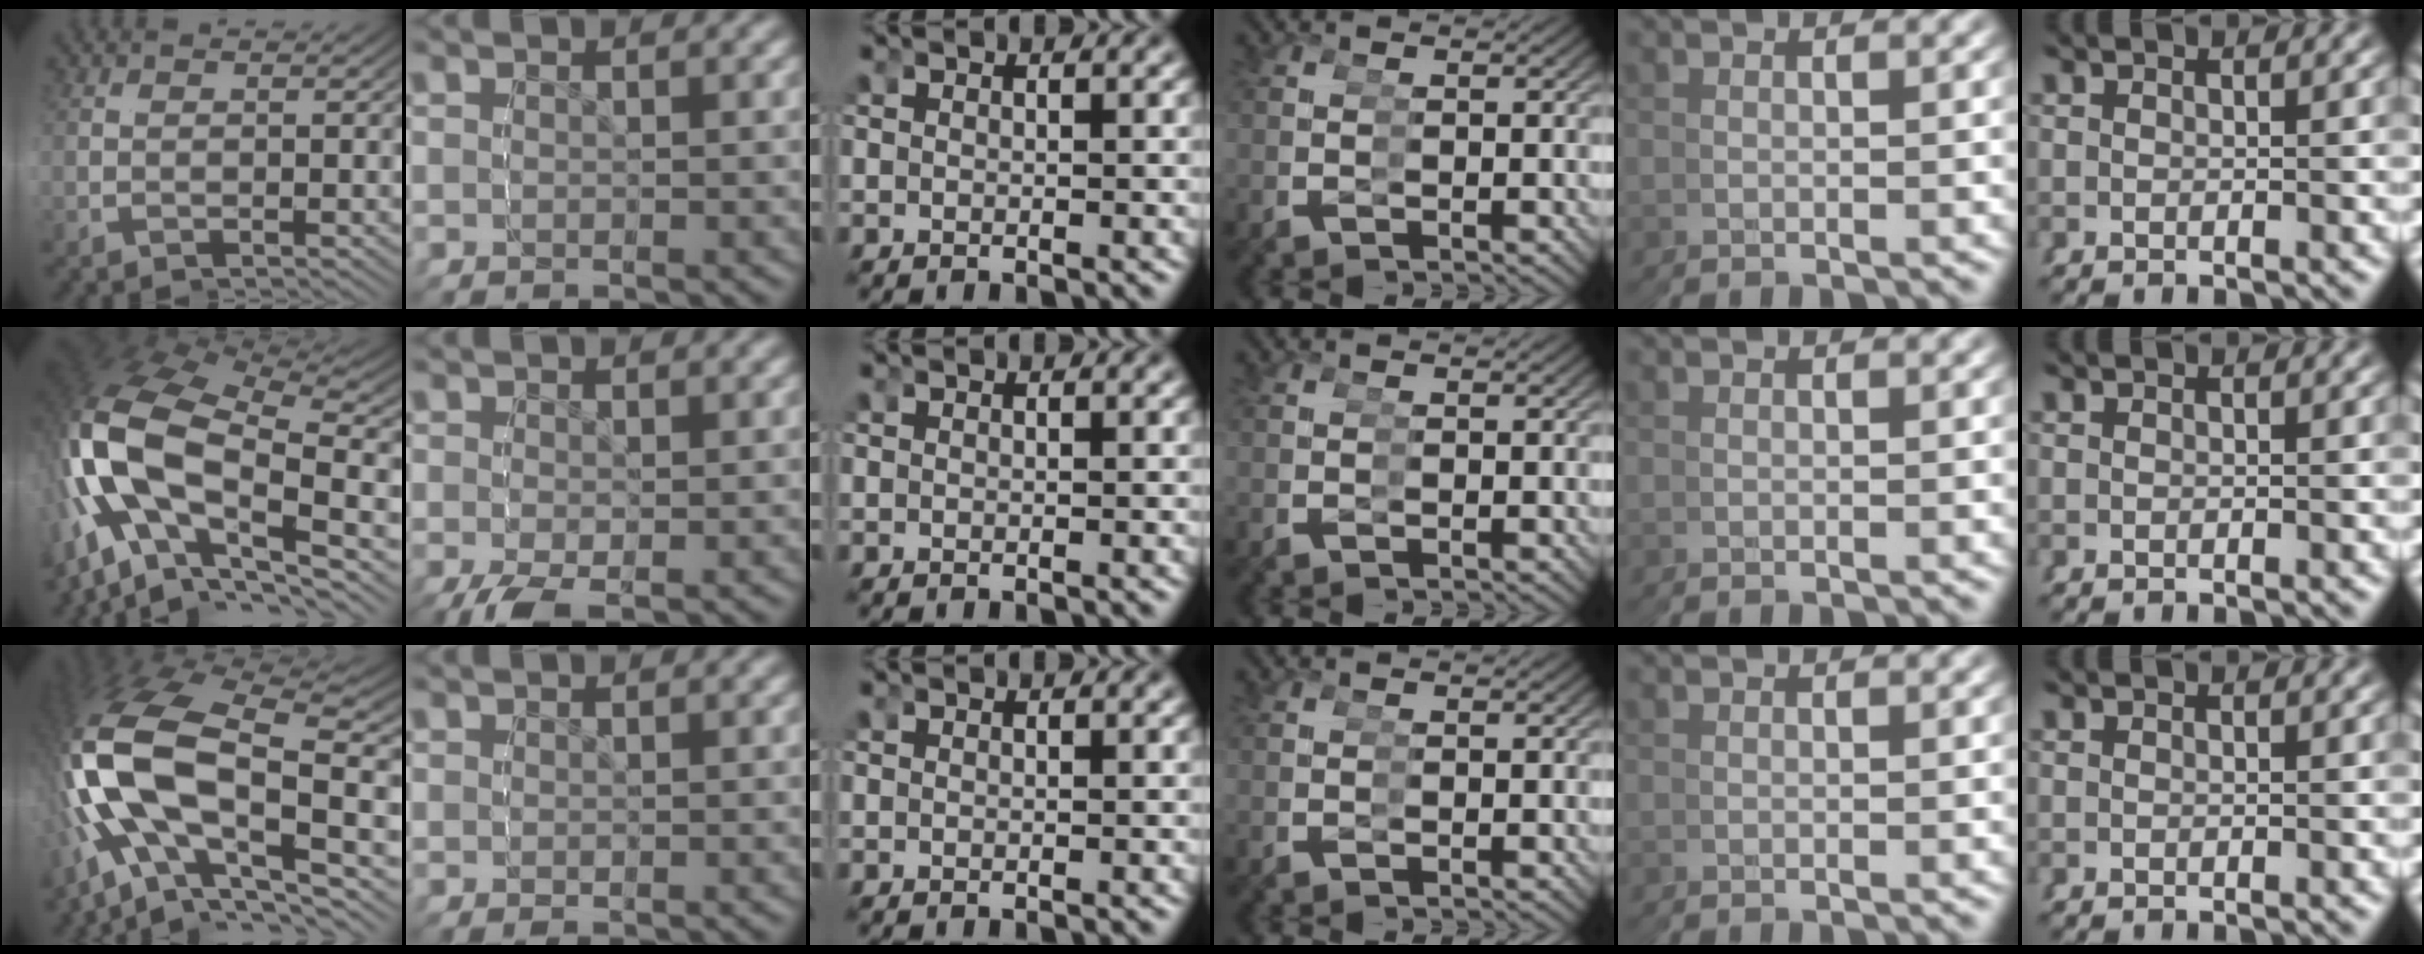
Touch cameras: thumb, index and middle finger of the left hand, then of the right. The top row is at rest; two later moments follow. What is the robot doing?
{"motion": "grasp_and_lifting", "object": "glasses"}